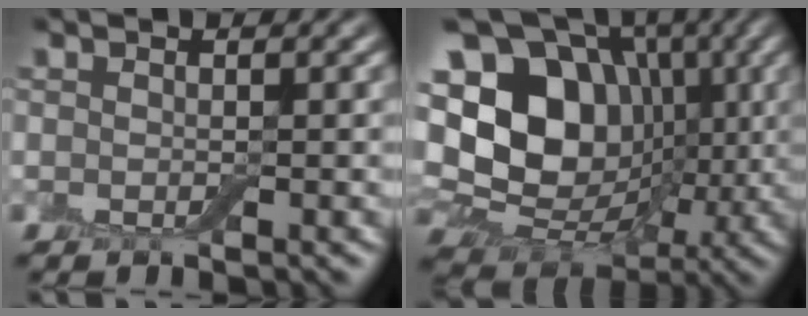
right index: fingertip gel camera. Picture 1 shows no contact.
{"total": 19.0, "force": [2.4, 15.4, 10.7], "torque": [-0.212, 0.030, 0.042]}